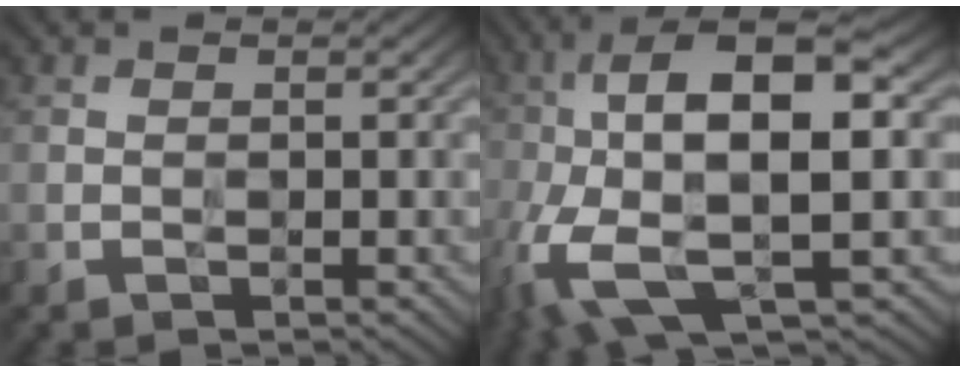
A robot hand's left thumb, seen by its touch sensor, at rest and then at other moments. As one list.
[{"total": 16.5, "force": [-2.7, 6.1, 15.1], "torque": [-0.328, 0.000, -0.050]}]